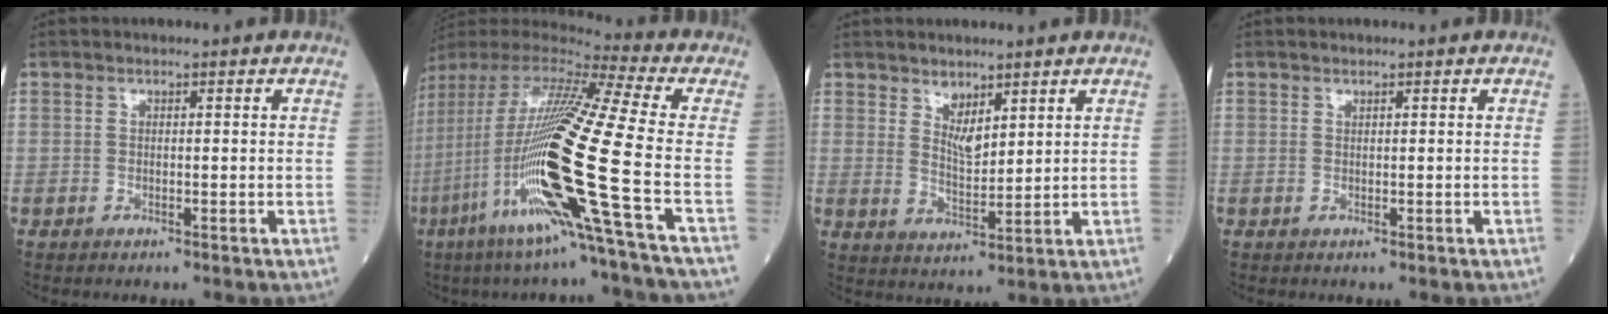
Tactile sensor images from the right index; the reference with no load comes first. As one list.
[{"total": 26.2, "force": [-8.0, -1.0, 24.9], "torque": [-0.494, -0.042, -0.168]}, {"total": 3.9, "force": [2.6, 1.6, 2.4], "torque": [-0.048, -0.007, 0.055]}, {"total": 0.0}]